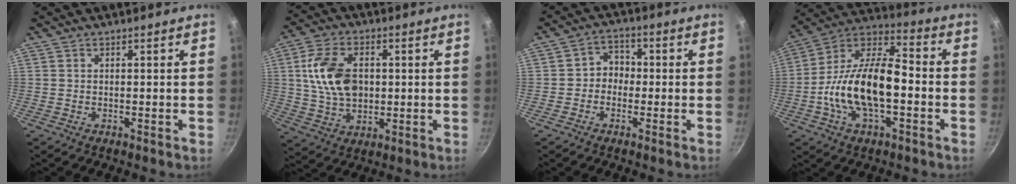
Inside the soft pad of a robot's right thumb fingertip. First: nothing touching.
{"total": 13.3, "force": [1.7, 8.8, 9.8], "torque": [-0.164, 0.002, 0.031]}
{"total": 4.6, "force": [-0.8, 3.9, 2.2], "torque": [-0.003, 0.020, -0.025]}
{"total": 18.9, "force": [-3.4, 9.1, 16.2], "torque": [-0.282, 0.042, -0.078]}